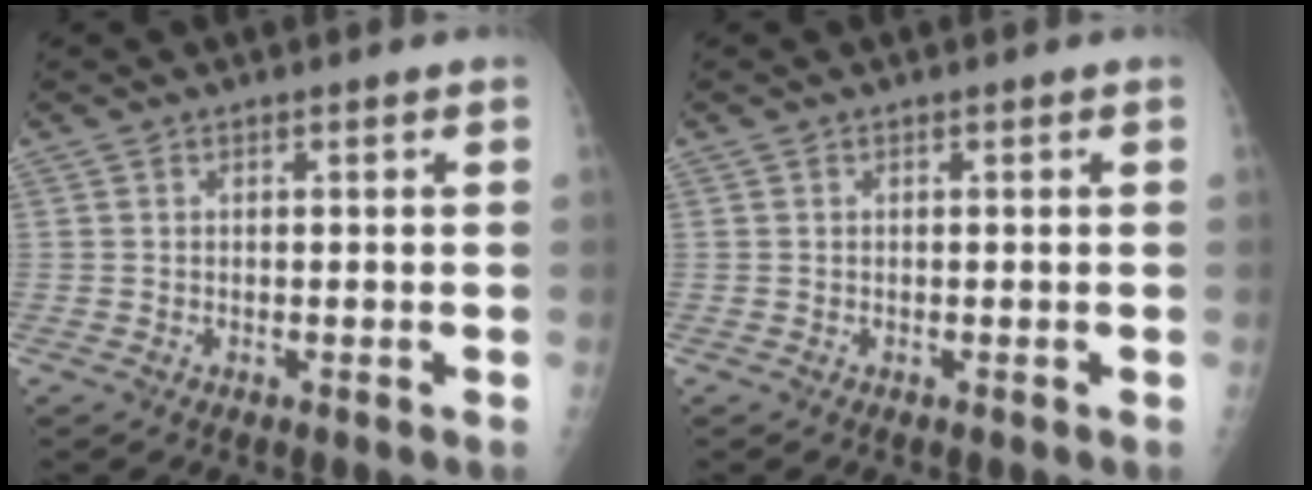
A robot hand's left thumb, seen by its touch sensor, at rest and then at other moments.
{"total": 0.0}